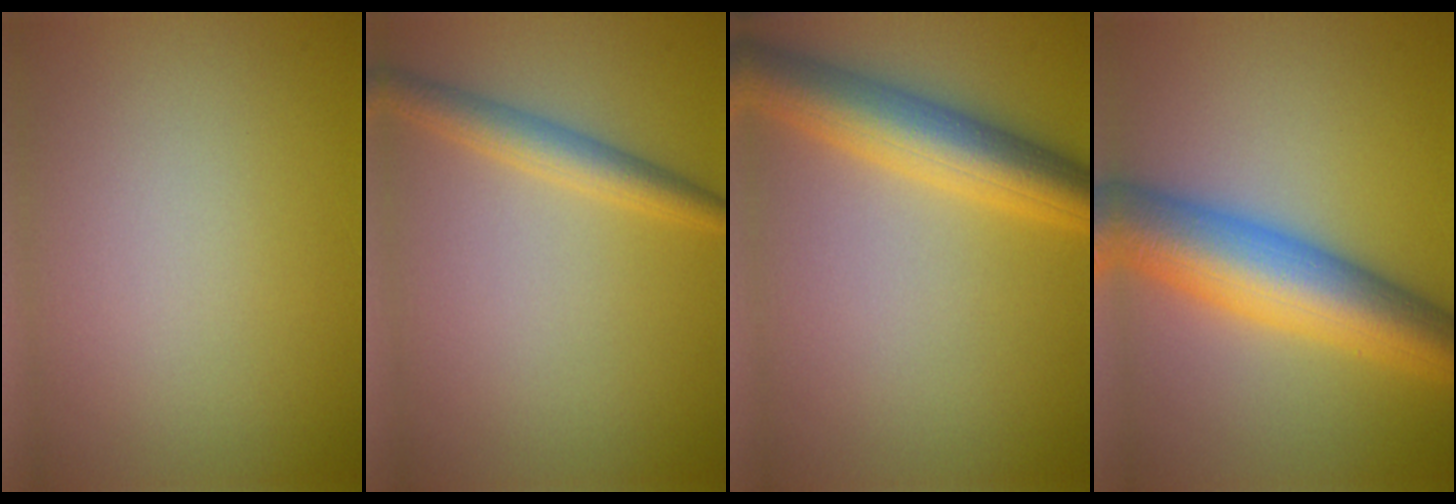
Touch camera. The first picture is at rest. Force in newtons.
{"total": 2.8, "press": 2.8, "slide": 0.1}
{"total": 6.8, "press": 6.8, "slide": 0.1}
{"total": 9.8, "press": 9.8, "slide": 0.2}